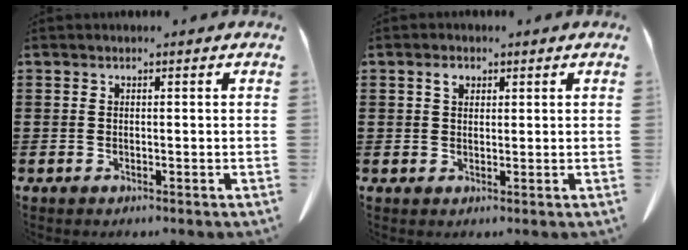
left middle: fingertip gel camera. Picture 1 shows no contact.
{"total": 2.0, "force": [0.9, 1.2, 1.2], "torque": [-0.020, 0.003, 0.015]}